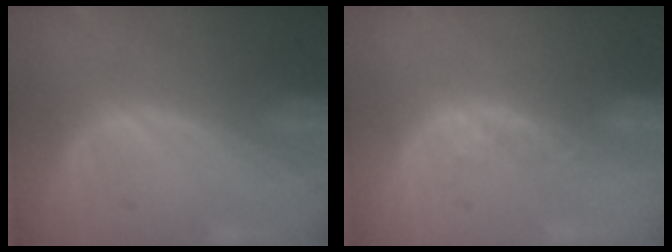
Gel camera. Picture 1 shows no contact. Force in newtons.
{"total": 2.2, "press": 1.6, "slide": 1.5}